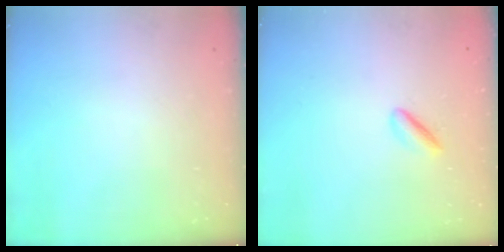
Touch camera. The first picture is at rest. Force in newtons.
{"total": 1.9, "press": 1.9, "slide": 0.4}